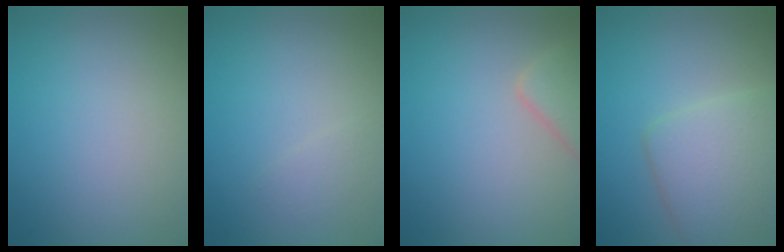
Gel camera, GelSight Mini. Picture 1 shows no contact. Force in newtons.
{"total": 0.8, "press": 0.8, "slide": 0.1}
{"total": 2.8, "press": 2.8, "slide": 0.4}
{"total": 4.8, "press": 4.8, "slide": 0.3}